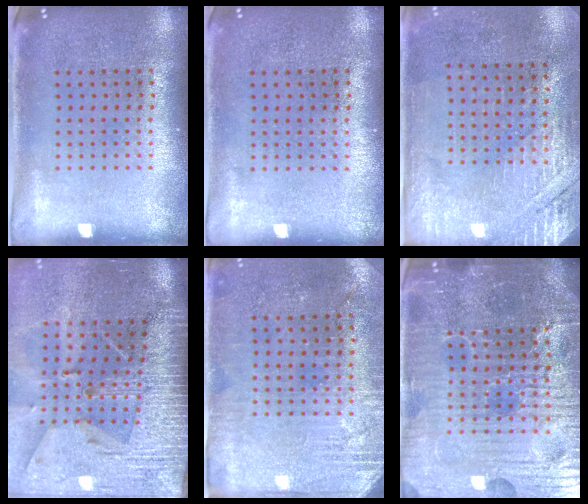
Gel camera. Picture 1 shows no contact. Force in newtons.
{"total": 0.0}
{"total": 2.8, "press": 2.5, "slide": 1.2}
{"total": 4.1, "press": 3.5, "slide": 2.2}
{"total": 2.8, "press": 2.6, "slide": 1.0}
{"total": 6.4, "press": 5.8, "slide": 2.7}